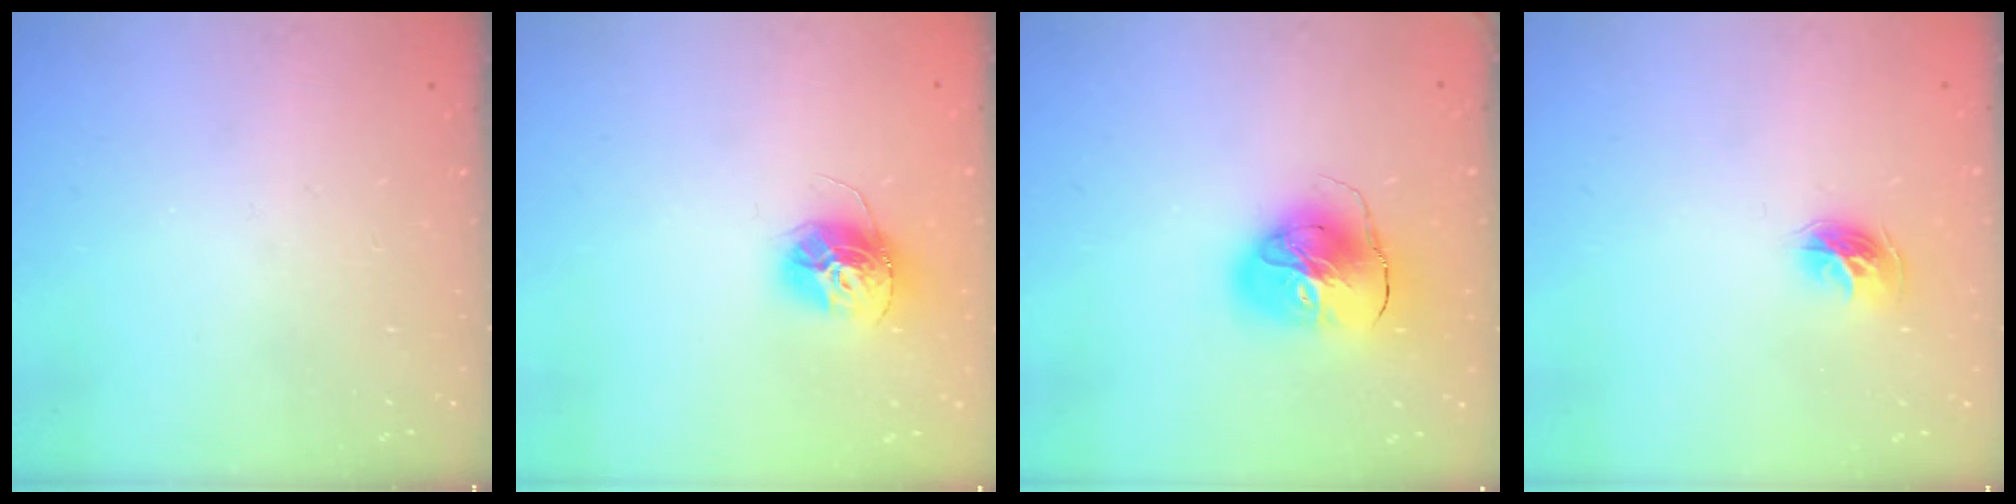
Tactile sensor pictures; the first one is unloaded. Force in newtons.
{"total": 13.4, "press": 13.4, "slide": 1.2}
{"total": 12.3, "press": 12.2, "slide": 1.6}
{"total": 8.0, "press": 8.0, "slide": 0.7}